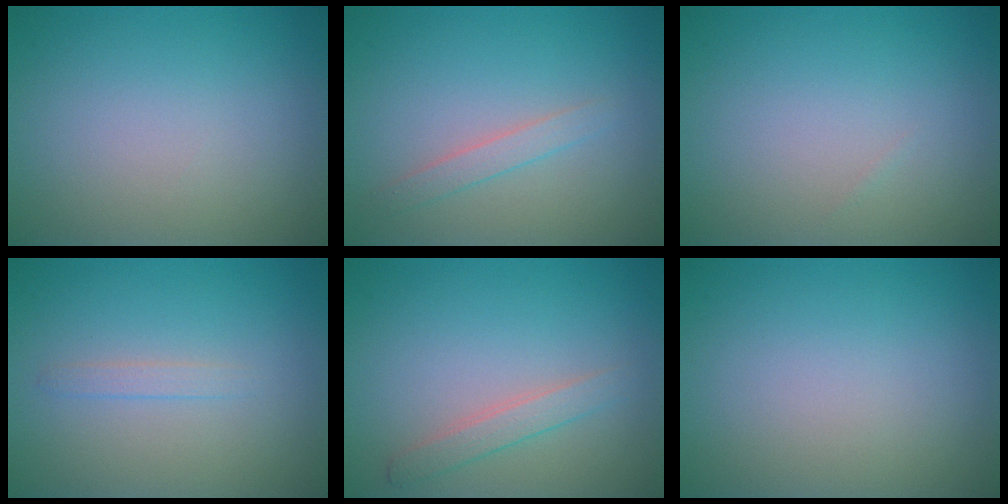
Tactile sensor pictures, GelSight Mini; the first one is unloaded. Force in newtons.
{"total": 1.4, "press": 1.3, "slide": 0.1}
{"total": 0.0}
{"total": 0.9, "press": 0.9, "slide": 0.1}
{"total": 1.7, "press": 1.7, "slide": 0.1}
{"total": 0.0}